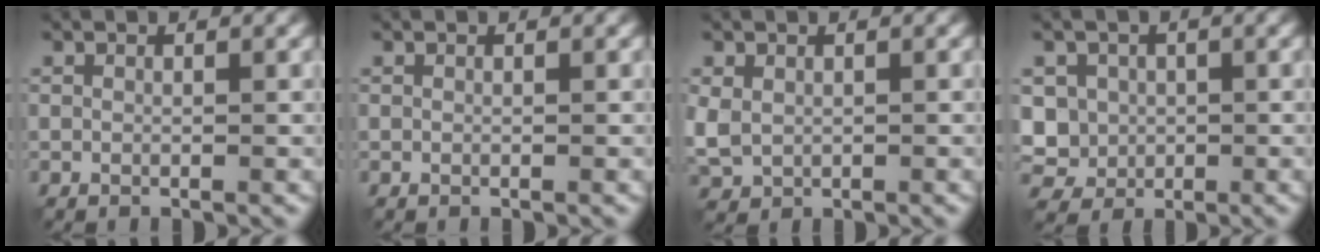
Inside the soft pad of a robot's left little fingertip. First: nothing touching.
{"total": 0.0}
{"total": 2.6, "force": [0.1, 2.0, 1.6], "torque": [-0.048, -0.005, 0.005]}
{"total": 4.5, "force": [0.7, 4.2, 1.5], "torque": [-0.032, 0.007, 0.013]}